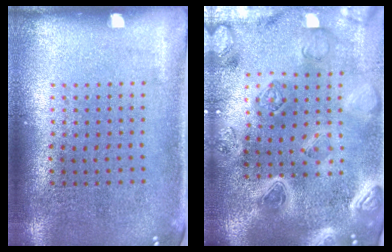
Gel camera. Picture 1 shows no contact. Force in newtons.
{"total": 4.6, "press": 4.0, "slide": 2.3}